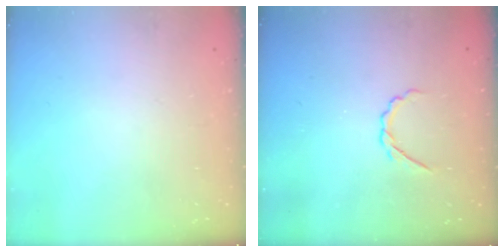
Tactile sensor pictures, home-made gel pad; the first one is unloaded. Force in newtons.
{"total": 2.4, "press": 2.3, "slide": 0.7}